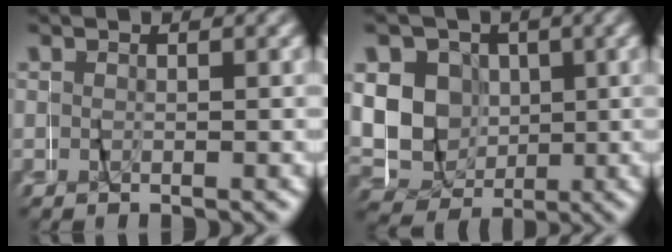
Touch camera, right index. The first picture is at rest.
{"total": 12.7, "force": [1.8, 11.5, 5.1], "torque": [-0.120, -0.007, 0.022]}